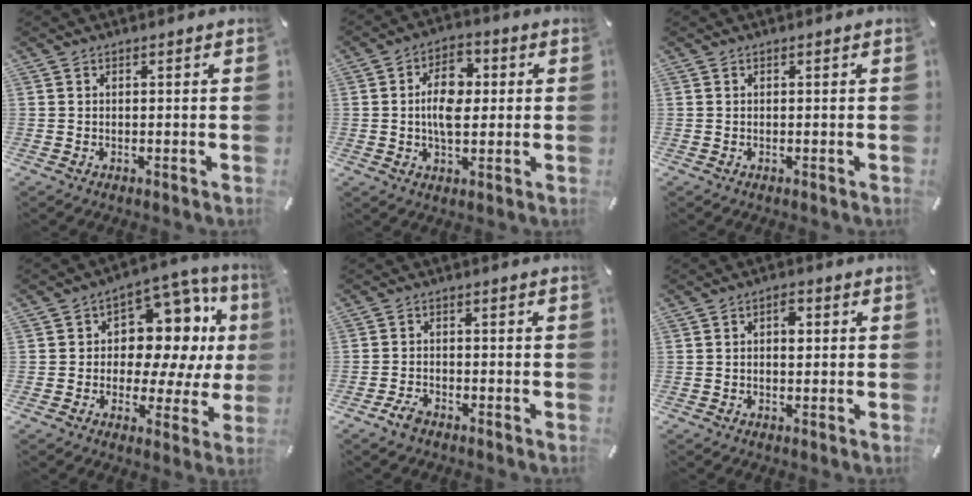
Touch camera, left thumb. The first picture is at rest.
{"total": 9.9, "force": [0.7, 6.2, 7.7], "torque": [-0.137, 0.006, 0.007]}
{"total": 0.0}
{"total": 13.6, "force": [3.8, 9.5, 8.9], "torque": [-0.110, -0.041, 0.073]}
{"total": 3.3, "force": [-2.3, 1.6, 1.6], "torque": [-0.041, 0.008, -0.048]}
{"total": 3.1, "force": [0.3, 1.8, 2.5], "torque": [-0.027, -0.003, -0.001]}